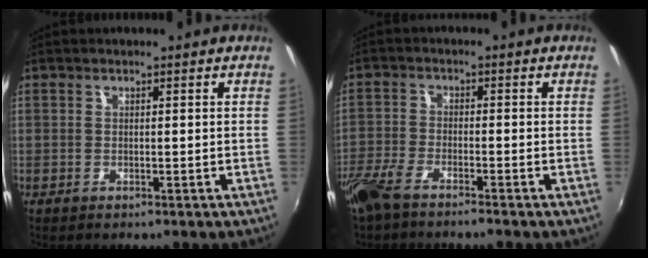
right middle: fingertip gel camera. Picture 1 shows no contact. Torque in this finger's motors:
{"motor_torque": [0.44, -0.43, 0.27, 0.21]}